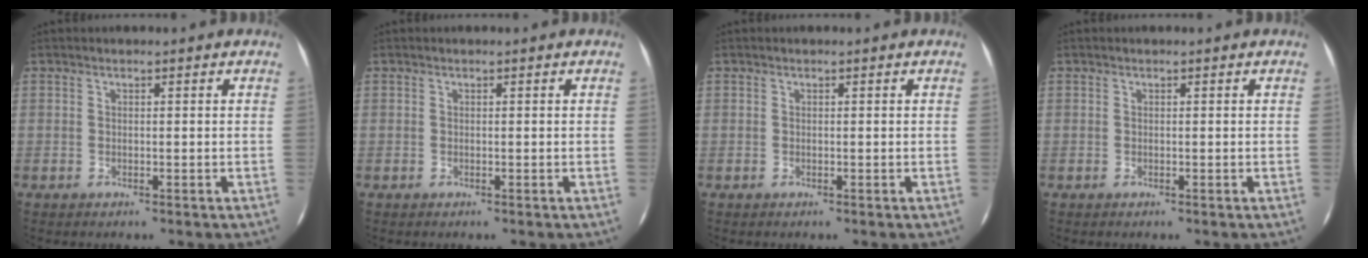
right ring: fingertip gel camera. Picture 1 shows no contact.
{"total": 0.0}
{"total": 0.0}
{"total": 0.0}